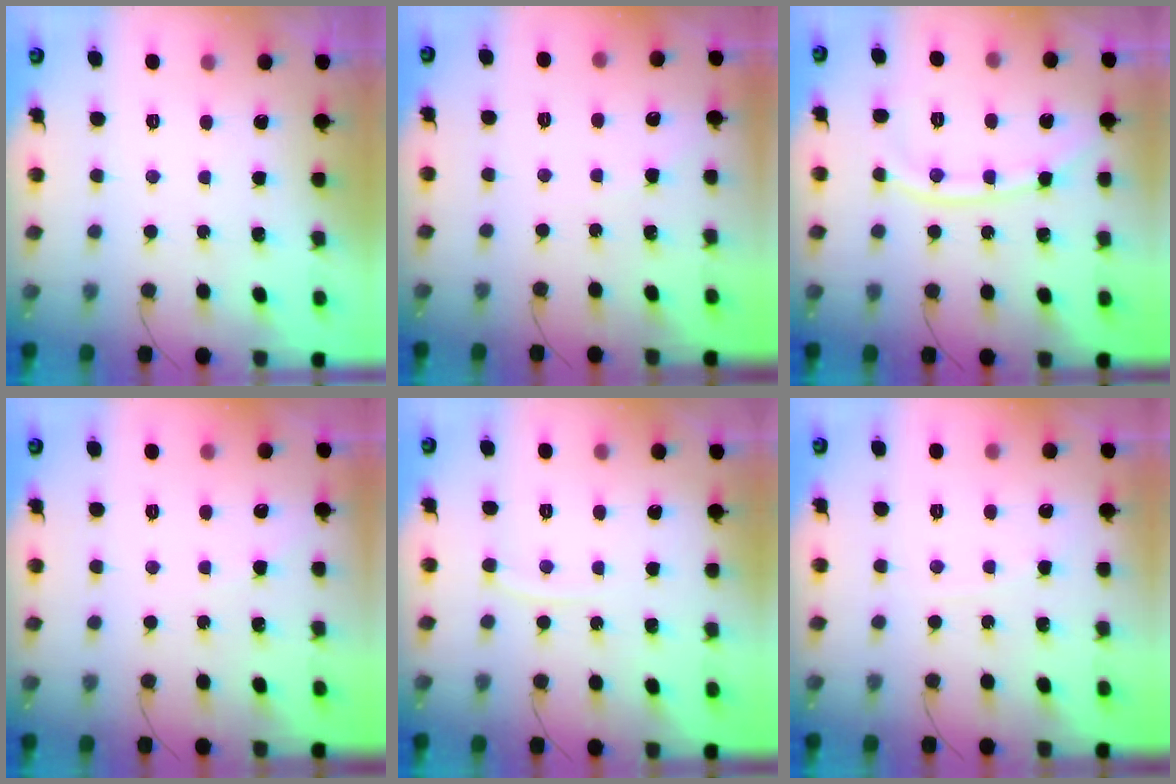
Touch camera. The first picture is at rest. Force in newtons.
{"total": 3.0, "press": 2.9, "slide": 0.5}
{"total": 9.3, "press": 9.3, "slide": 0.6}
{"total": 3.0, "press": 2.9, "slide": 0.5}
{"total": 4.8, "press": 4.8, "slide": 0.4}
{"total": 3.2, "press": 3.1, "slide": 0.4}